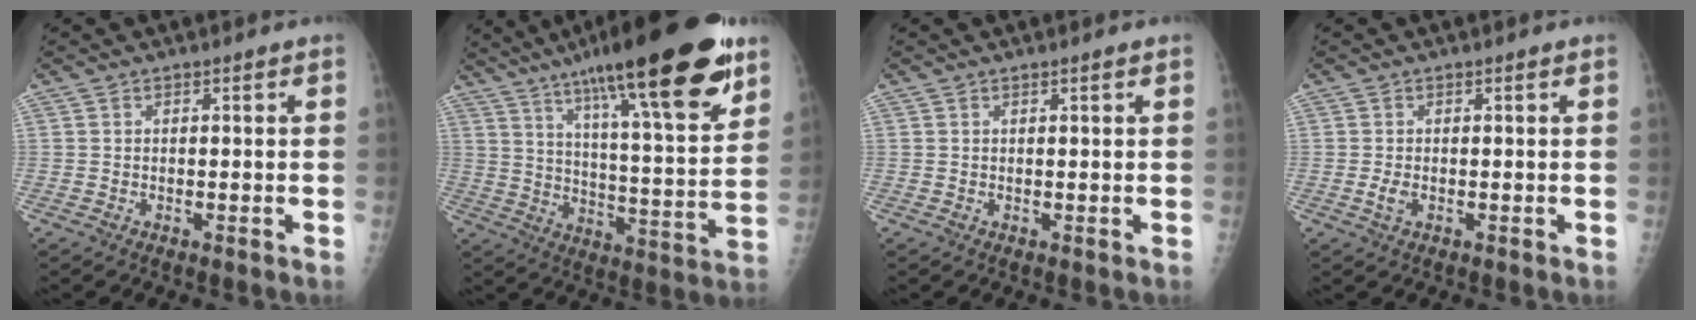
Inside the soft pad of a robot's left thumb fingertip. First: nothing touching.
{"total": 27.1, "force": [16.8, 5.2, 20.7], "torque": [-0.306, -0.045, 0.262]}
{"total": 0.6, "force": [0.4, 0.0, 0.4], "torque": [-0.010, -0.002, 0.008]}
{"total": 1.8, "force": [-0.2, 0.9, 1.6], "torque": [-0.035, -0.002, -0.002]}